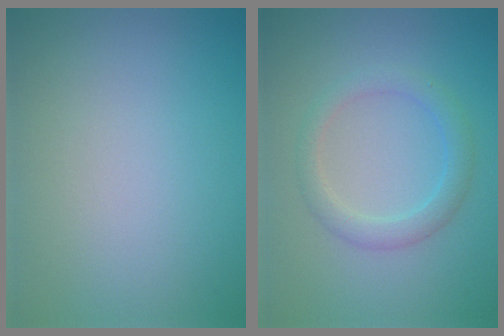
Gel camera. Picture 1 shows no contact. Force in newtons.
{"total": 2.5, "press": 2.5, "slide": 0.2}